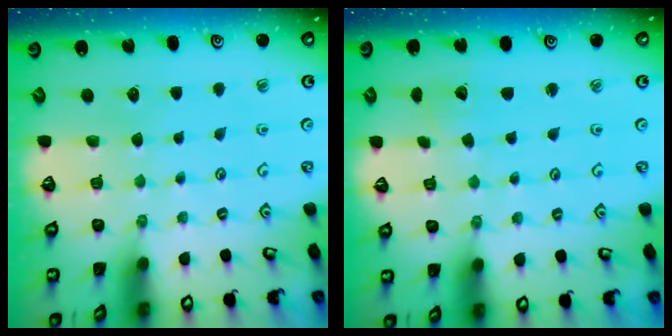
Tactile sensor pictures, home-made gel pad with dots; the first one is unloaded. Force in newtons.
{"total": 1.3, "press": 1.3, "slide": 0.0}